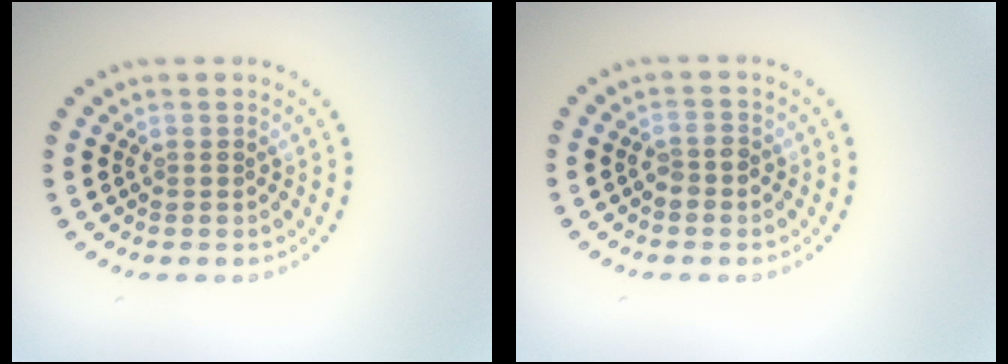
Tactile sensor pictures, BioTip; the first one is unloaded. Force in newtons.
{"total": 1.4, "press": 1.2, "slide": 0.6}